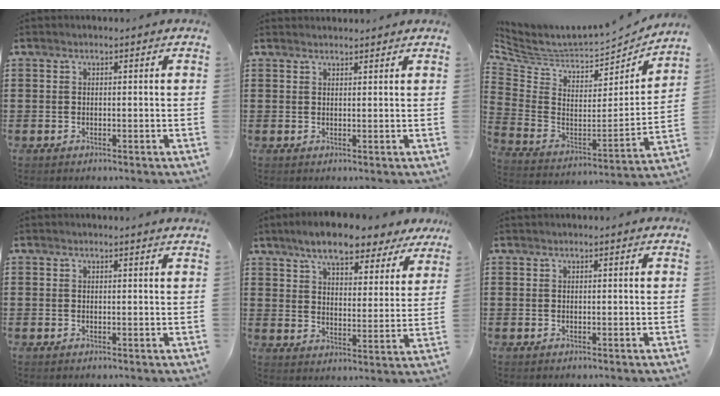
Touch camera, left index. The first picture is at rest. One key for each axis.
{"total": 1.1, "fx": 1.1, "fy": 0.1, "fz": 0.1, "tx": -0.003, "ty": -0.001, "tz": 0.022}
{"total": 4.6, "fx": 4.5, "fy": 0.5, "fz": 0.8, "tx": -0.047, "ty": -0.056, "tz": 0.071}
{"total": 0.7, "fx": 0.6, "fy": -0.2, "fz": 0.2, "tx": -0.005, "ty": -0.003, "tz": 0.013}
{"total": 7.6, "fx": 6.7, "fy": 1.6, "fz": 3.2, "tx": -0.083, "ty": -0.021, "tz": 0.119}
{"total": 0.0}